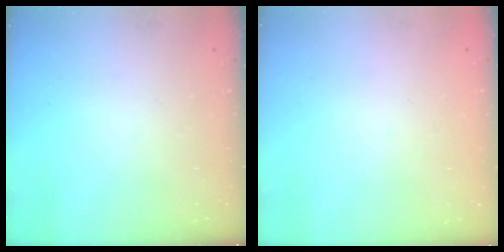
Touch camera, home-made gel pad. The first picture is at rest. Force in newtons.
{"total": 1.8, "press": 1.8, "slide": 0.2}